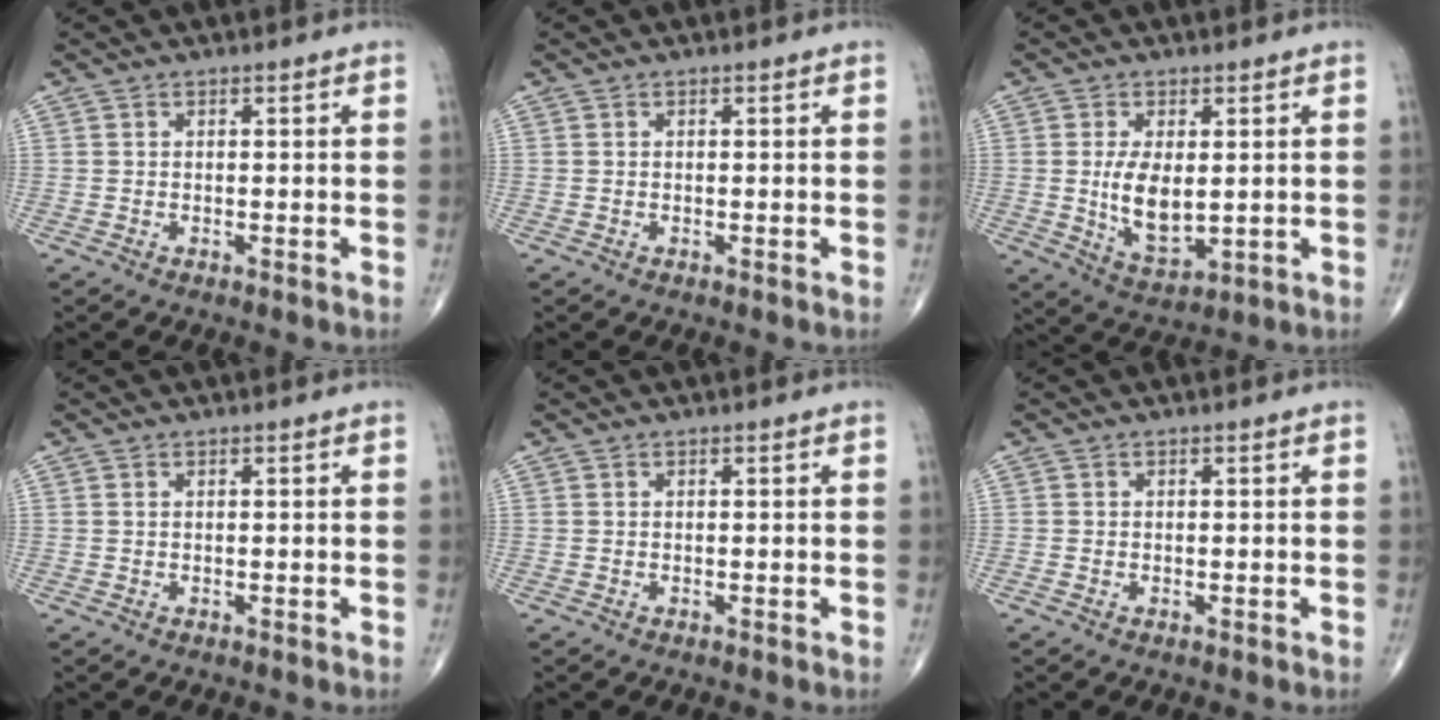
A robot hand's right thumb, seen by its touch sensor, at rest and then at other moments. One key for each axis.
{"total": 0.0}
{"total": 8.6, "fx": 0.4, "fy": 4.4, "fz": 7.4, "tx": -0.126, "ty": -0.021, "tz": 0.020}
{"total": 0.0}
{"total": 0.0}
{"total": 0.0}